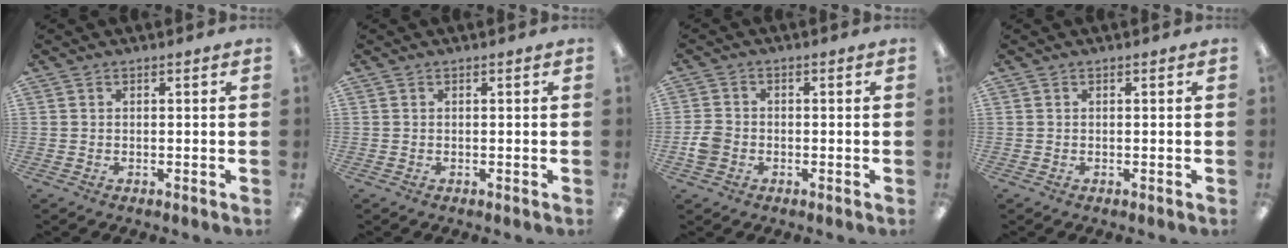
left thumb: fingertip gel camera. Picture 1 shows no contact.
{"total": 0.0}
{"total": 3.9, "force": [-1.4, 3.1, 1.9], "torque": [-0.028, 0.010, -0.024]}
{"total": 0.0}